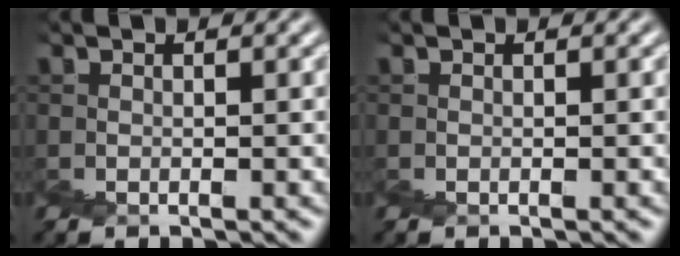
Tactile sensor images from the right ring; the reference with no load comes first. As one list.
[{"total": 0.0}]